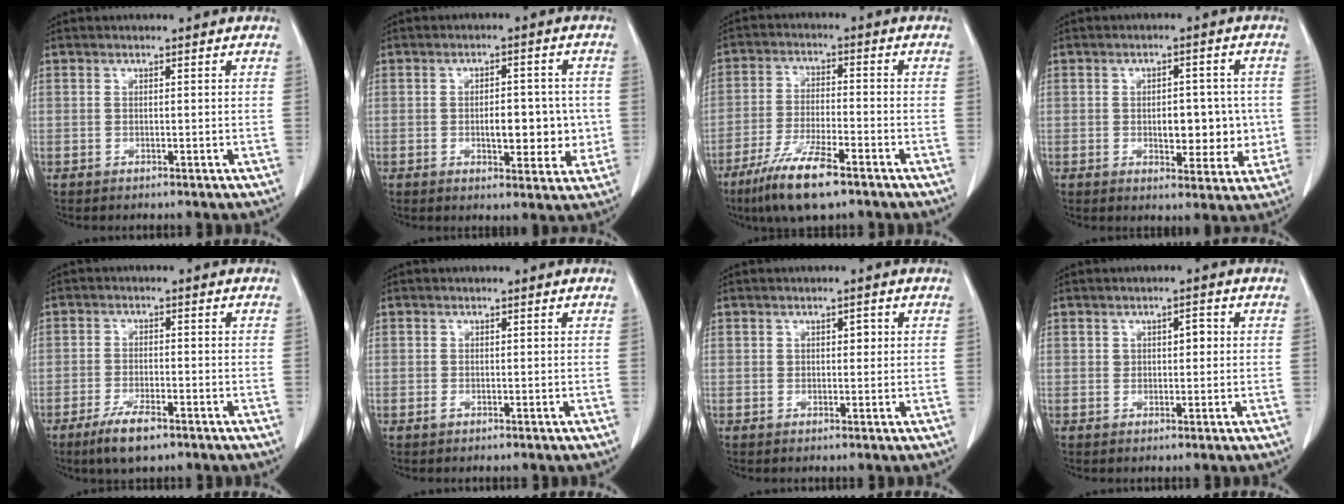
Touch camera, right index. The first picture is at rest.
{"total": 7.5, "force": [-0.7, 3.4, 6.7], "torque": [-0.083, 0.006, -0.002]}
{"total": 10.2, "force": [-6.8, 1.6, 7.5], "torque": [-0.148, -0.022, -0.121]}
{"total": 7.8, "force": [-0.5, 4.1, 6.6], "torque": [-0.076, 0.006, 0.002]}
{"total": 5.6, "force": [-3.7, 1.4, 3.9], "torque": [-0.080, -0.008, -0.063]}
{"total": 0.6, "force": [-0.2, 0.5, 0.2], "torque": [-0.001, 0.002, -0.002]}
{"total": 1.7, "force": [0.5, 1.0, 1.2], "torque": [-0.016, 0.003, 0.007]}
{"total": 2.3, "force": [0.6, 1.3, 1.8], "torque": [-0.025, 0.008, 0.009]}